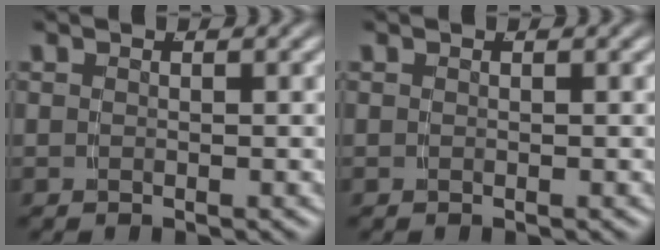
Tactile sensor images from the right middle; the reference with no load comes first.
{"total": 0.0}